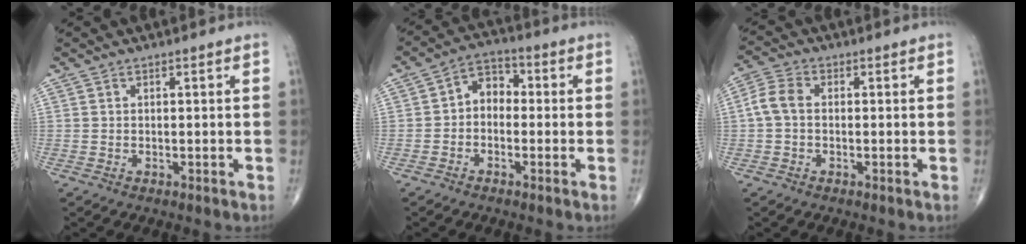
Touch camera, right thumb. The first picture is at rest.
{"total": 5.6, "force": [-0.6, 4.2, 3.7], "torque": [-0.039, 0.024, -0.028]}
{"total": 4.6, "force": [-0.1, 3.1, 3.4], "torque": [-0.073, 0.014, -0.012]}